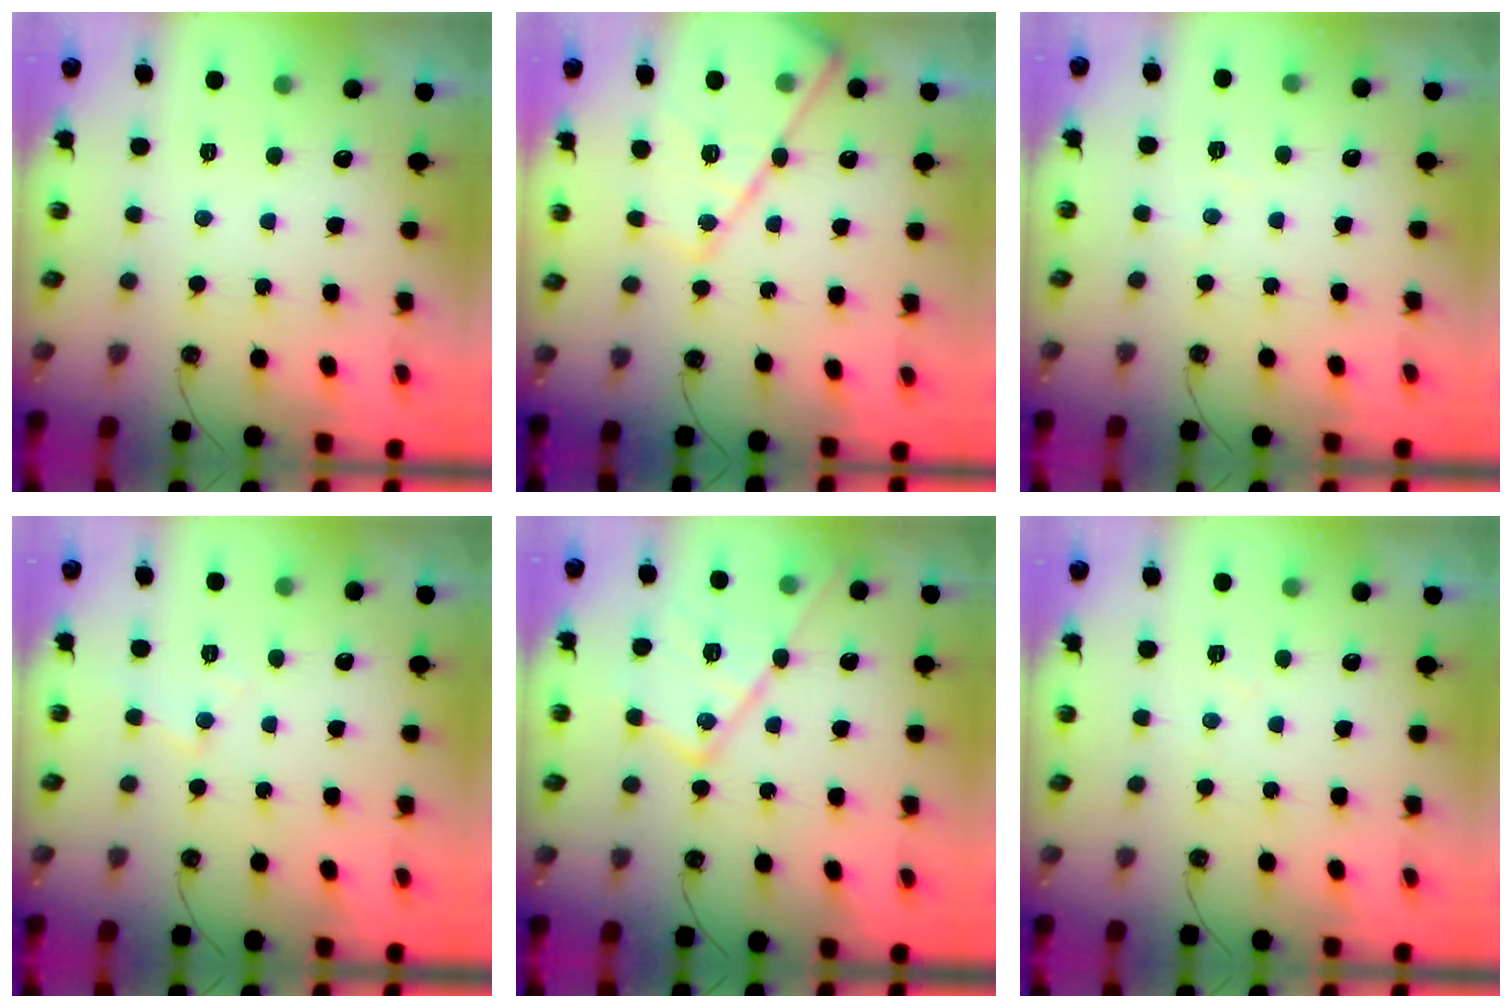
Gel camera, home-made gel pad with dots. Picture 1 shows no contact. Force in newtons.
{"total": 16.1, "press": 16.1, "slide": 0.8}
{"total": 4.1, "press": 4.1, "slide": 0.8}
{"total": 5.5, "press": 5.4, "slide": 0.8}
{"total": 16.5, "press": 16.5, "slide": 1.6}
{"total": 3.7, "press": 3.7, "slide": 0.5}